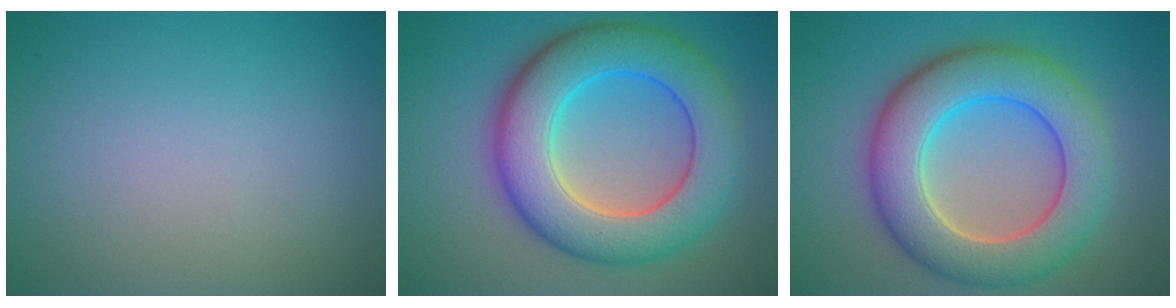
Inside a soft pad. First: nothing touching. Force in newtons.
{"total": 10.6, "press": 10.6, "slide": 0.1}
{"total": 9.7, "press": 9.7, "slide": 0.7}